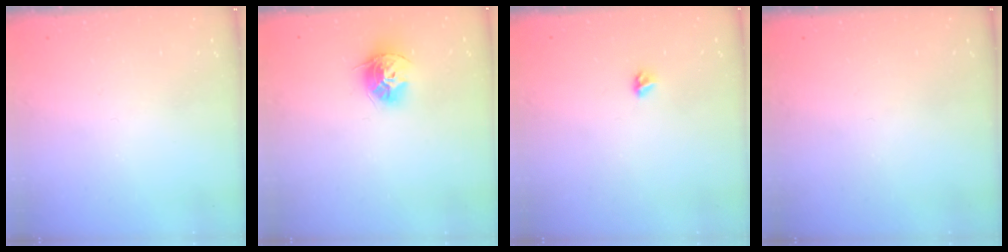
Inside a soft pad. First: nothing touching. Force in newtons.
{"total": 11.1, "press": 11.0, "slide": 0.9}
{"total": 3.5, "press": 3.5, "slide": 0.8}
{"total": 0.0}